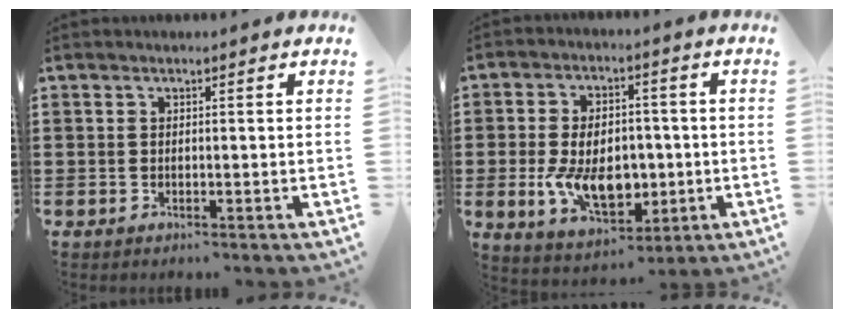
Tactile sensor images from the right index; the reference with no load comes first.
{"total": 10.3, "force": [-1.5, 6.6, 7.8], "torque": [-0.152, 0.004, -0.028]}